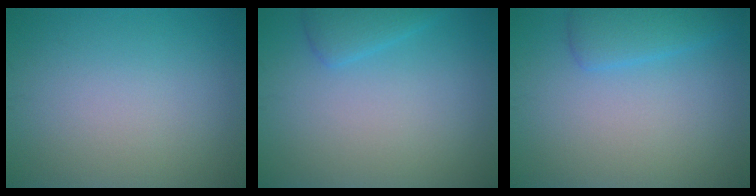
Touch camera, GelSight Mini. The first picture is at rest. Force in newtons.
{"total": 2.0, "press": 2.0, "slide": 0.2}
{"total": 2.6, "press": 2.6, "slide": 0.2}